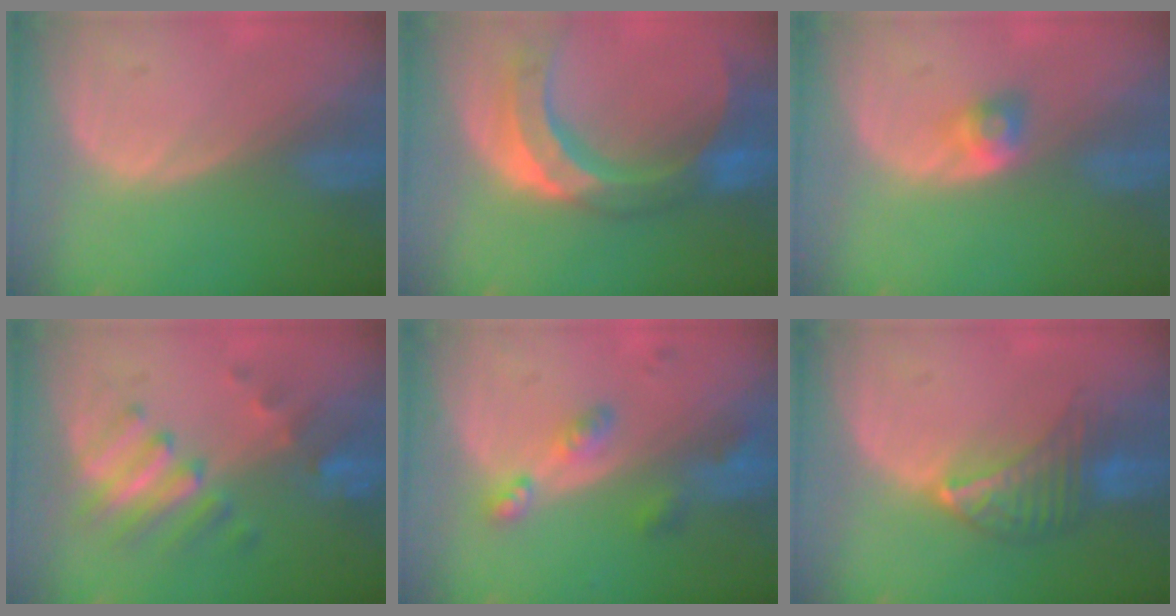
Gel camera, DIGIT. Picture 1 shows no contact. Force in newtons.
{"total": 11.5, "press": 9.7, "slide": 6.1}
{"total": 2.7, "press": 2.4, "slide": 1.3}
{"total": 7.5, "press": 7.0, "slide": 2.7}
{"total": 5.3, "press": 4.8, "slide": 2.2}
{"total": 7.1, "press": 6.5, "slide": 3.0}